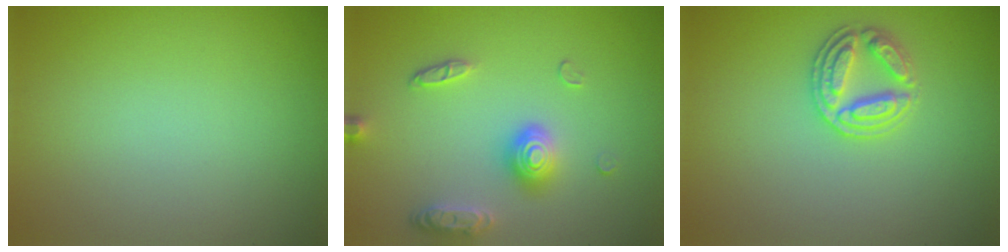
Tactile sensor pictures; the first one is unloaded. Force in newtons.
{"total": 3.5, "press": 3.1, "slide": 1.7}
{"total": 2.8, "press": 2.8, "slide": 0.2}